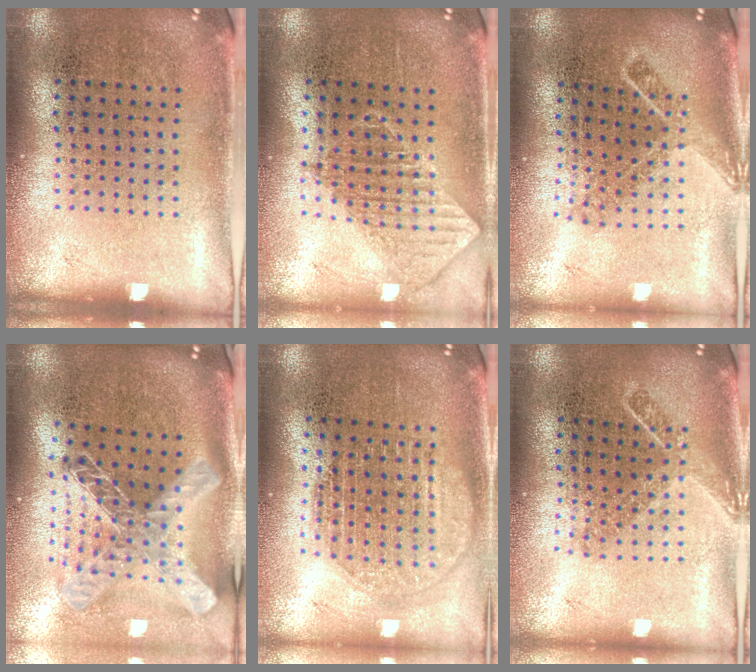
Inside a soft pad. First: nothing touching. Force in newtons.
{"total": 1.0, "press": 1.0, "slide": 0.2}
{"total": 1.8, "press": 1.3, "slide": 1.3}
{"total": 2.8, "press": 2.0, "slide": 2.0}
{"total": 1.8, "press": 1.5, "slide": 1.0}
{"total": 1.8, "press": 1.3, "slide": 1.2}